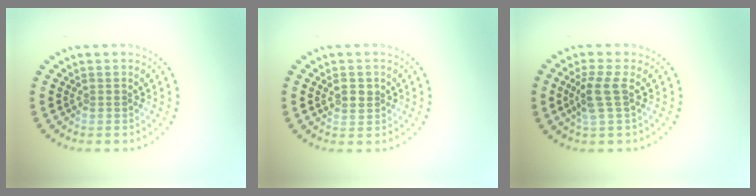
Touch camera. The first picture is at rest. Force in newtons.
{"total": 1.5, "press": 1.5, "slide": 0.2}
{"total": 2.6, "press": 2.0, "slide": 1.6}